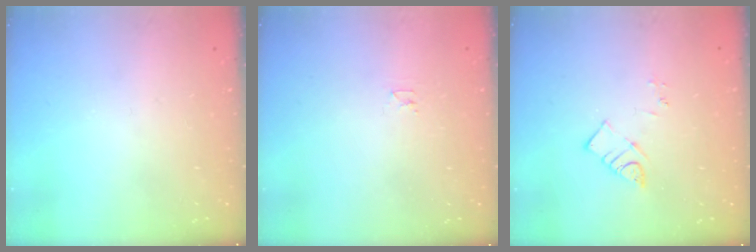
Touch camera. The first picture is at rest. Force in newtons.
{"total": 2.4, "press": 2.4, "slide": 0.3}
{"total": 4.4, "press": 4.4, "slide": 0.3}